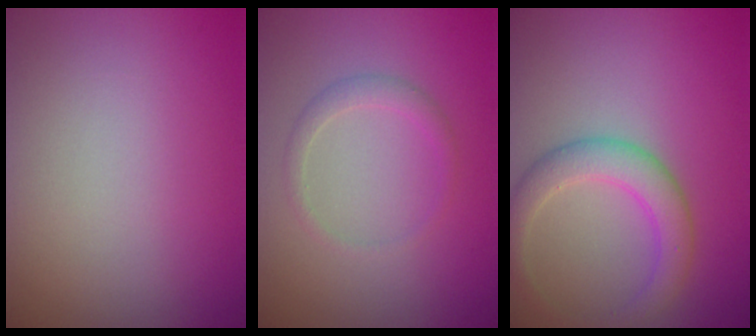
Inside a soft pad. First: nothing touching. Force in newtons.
{"total": 1.4, "press": 1.4, "slide": 0.1}
{"total": 3.5, "press": 3.4, "slide": 0.3}